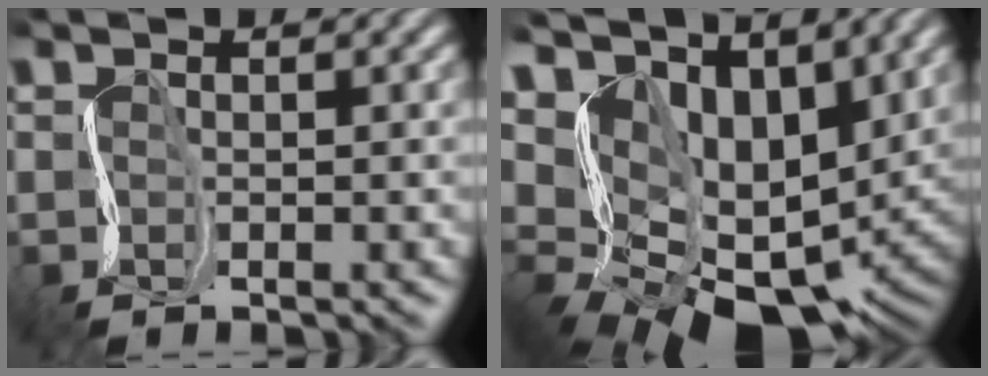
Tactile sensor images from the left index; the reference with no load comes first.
{"total": 10.3, "force": [4.3, 7.0, 6.2], "torque": [-0.115, -0.014, 0.091]}